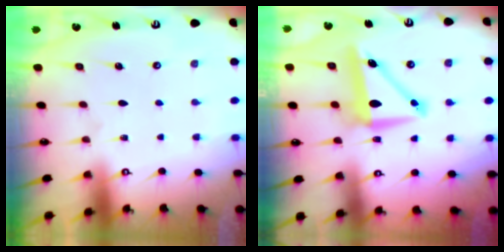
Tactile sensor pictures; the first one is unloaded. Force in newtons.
{"total": 9.6, "press": 9.5, "slide": 1.4}